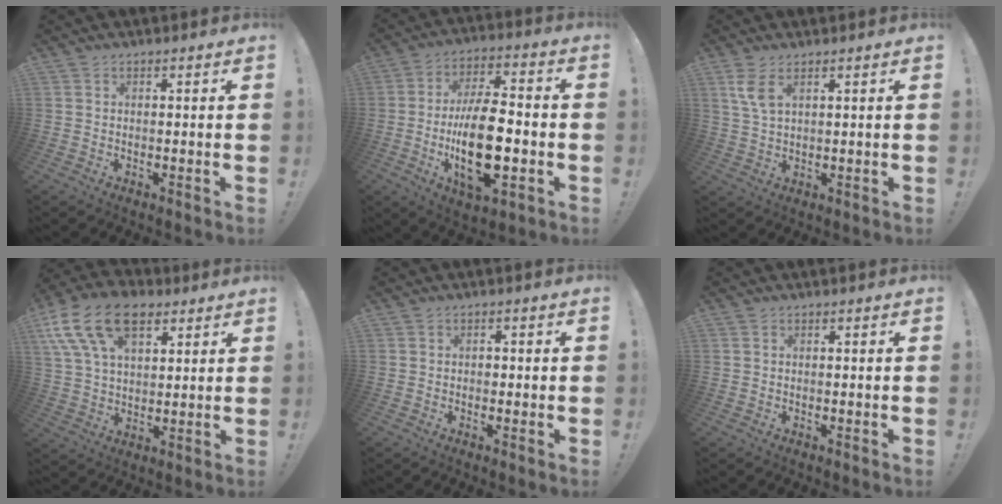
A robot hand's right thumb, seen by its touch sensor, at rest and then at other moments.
{"total": 19.5, "force": [-4.0, 8.6, 17.0], "torque": [-0.307, 0.001, -0.064]}
{"total": 5.8, "force": [2.9, 2.1, 4.6], "torque": [-0.092, -0.009, 0.051]}
{"total": 17.9, "force": [9.0, 10.6, 11.2], "torque": [-0.211, -0.034, 0.164]}
{"total": 1.2, "force": [-0.6, 0.9, 0.5], "torque": [-0.010, 0.004, -0.011]}
{"total": 0.0}